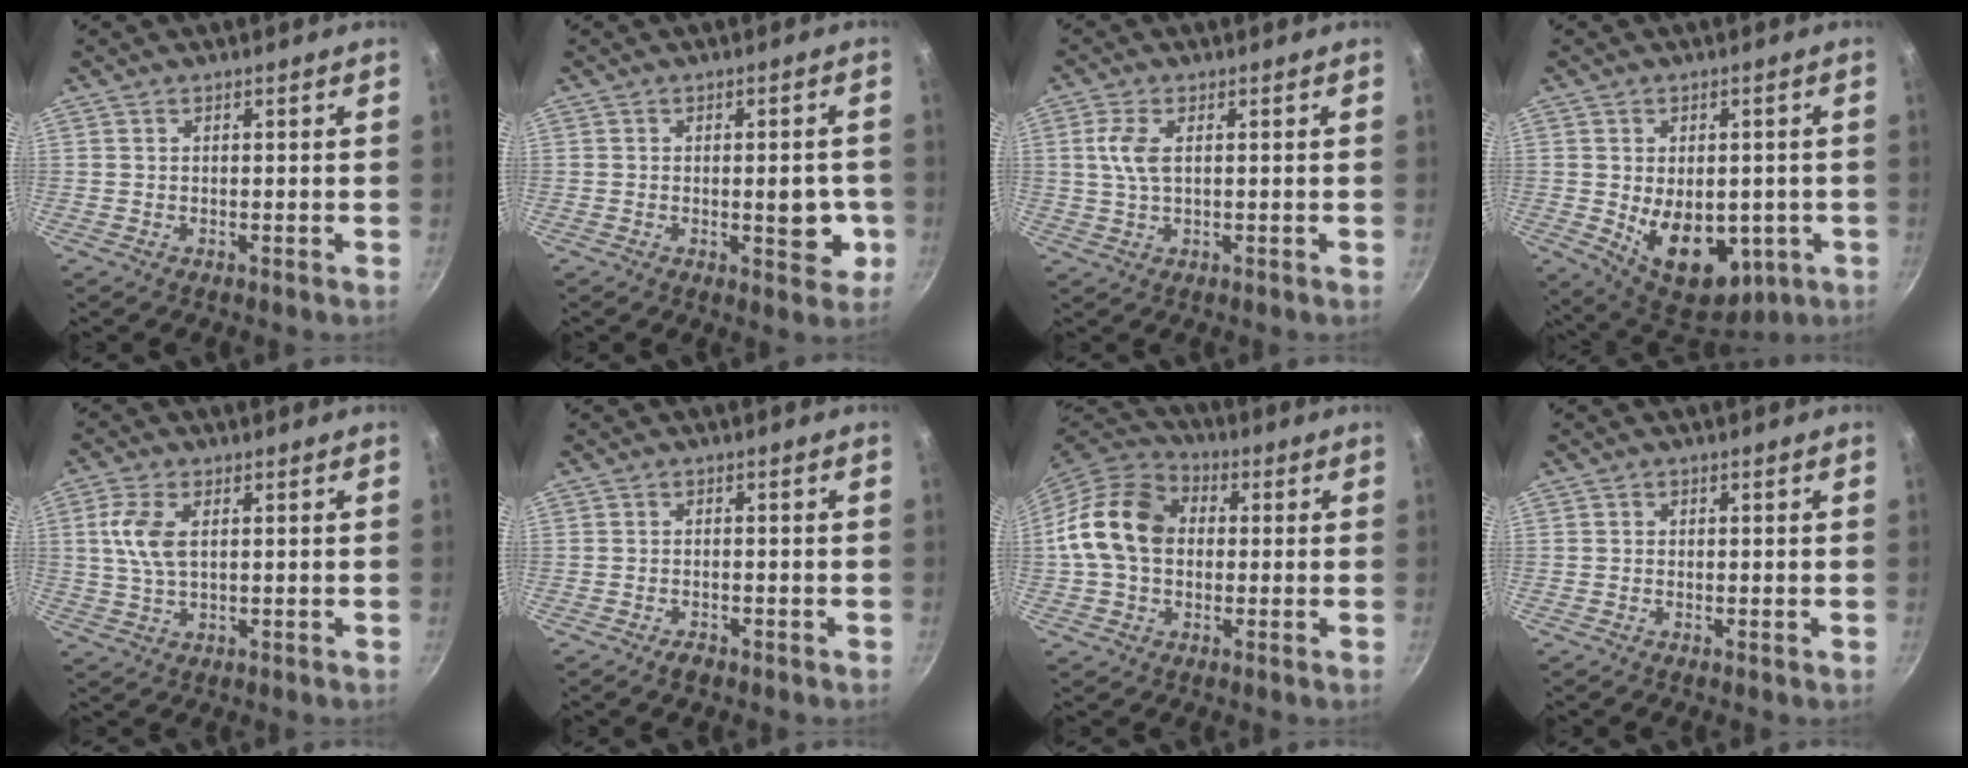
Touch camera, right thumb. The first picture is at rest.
{"total": 6.9, "force": [-1.1, 3.4, 5.9], "torque": [-0.046, 0.006, -0.013]}
{"total": 4.5, "force": [0.7, 1.9, 4.0], "torque": [-0.094, 0.004, 0.012]}
{"total": 15.2, "force": [-2.8, 9.9, 11.2], "torque": [-0.126, -0.018, -0.017]}
{"total": 6.4, "force": [1.1, 3.1, 5.4], "torque": [-0.117, 0.005, 0.020]}
{"total": 2.3, "force": [-1.5, 1.2, 1.1], "torque": [-0.020, 0.015, -0.022]}
{"total": 14.8, "force": [0.7, 11.1, 9.7], "torque": [-0.152, 0.029, -0.004]}
{"total": 0.6, "force": [-0.1, 0.5, 0.2], "torque": [-0.002, 0.002, -0.004]}